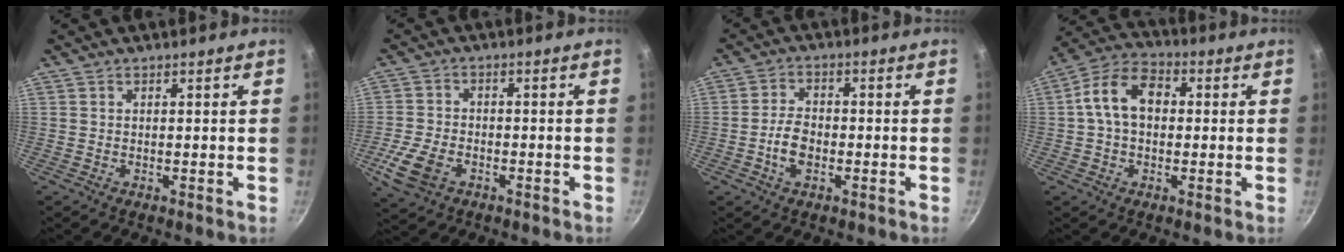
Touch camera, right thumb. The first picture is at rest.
{"total": 8.2, "force": [-3.3, 5.4, 5.1], "torque": [-0.109, 0.014, -0.063]}
{"total": 5.6, "force": [-1.6, 3.5, 4.0], "torque": [-0.068, 0.019, -0.034]}
{"total": 10.4, "force": [0.8, 7.3, 7.3], "torque": [-0.108, 0.030, -0.003]}